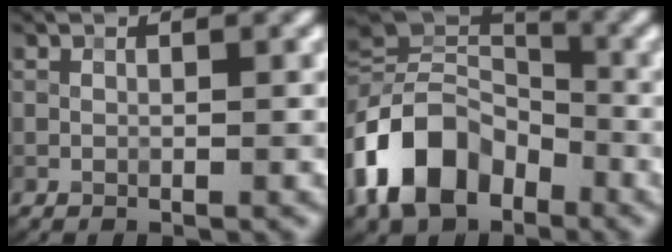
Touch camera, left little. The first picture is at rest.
{"total": 11.3, "force": [-4.9, 7.5, 6.8], "torque": [-0.131, 0.010, -0.110]}